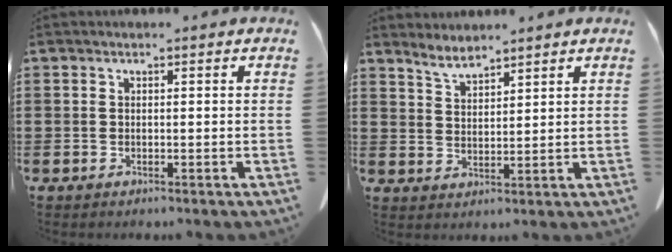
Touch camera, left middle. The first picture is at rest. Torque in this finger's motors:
{"motor_torque": [0.14, 0.08, -0.03, 0.01]}